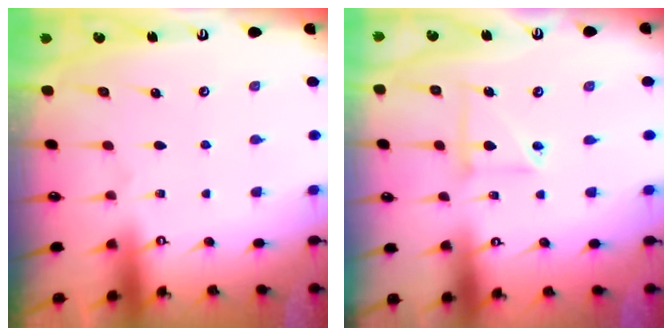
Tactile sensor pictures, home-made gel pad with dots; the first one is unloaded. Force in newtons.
{"total": 5.0, "press": 5.0, "slide": 0.5}